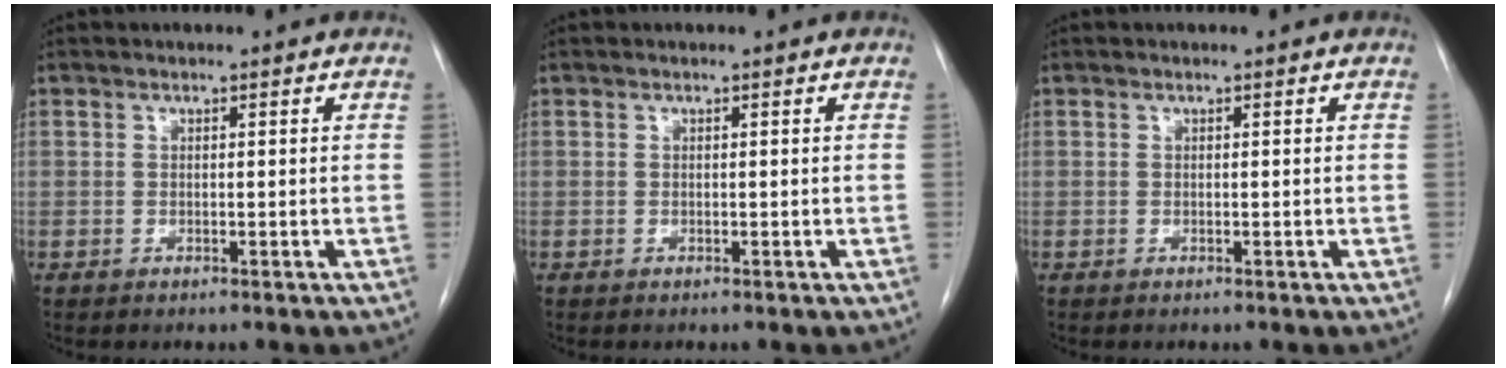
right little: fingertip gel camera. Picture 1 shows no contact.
{"total": 0.0}
{"total": 0.0}